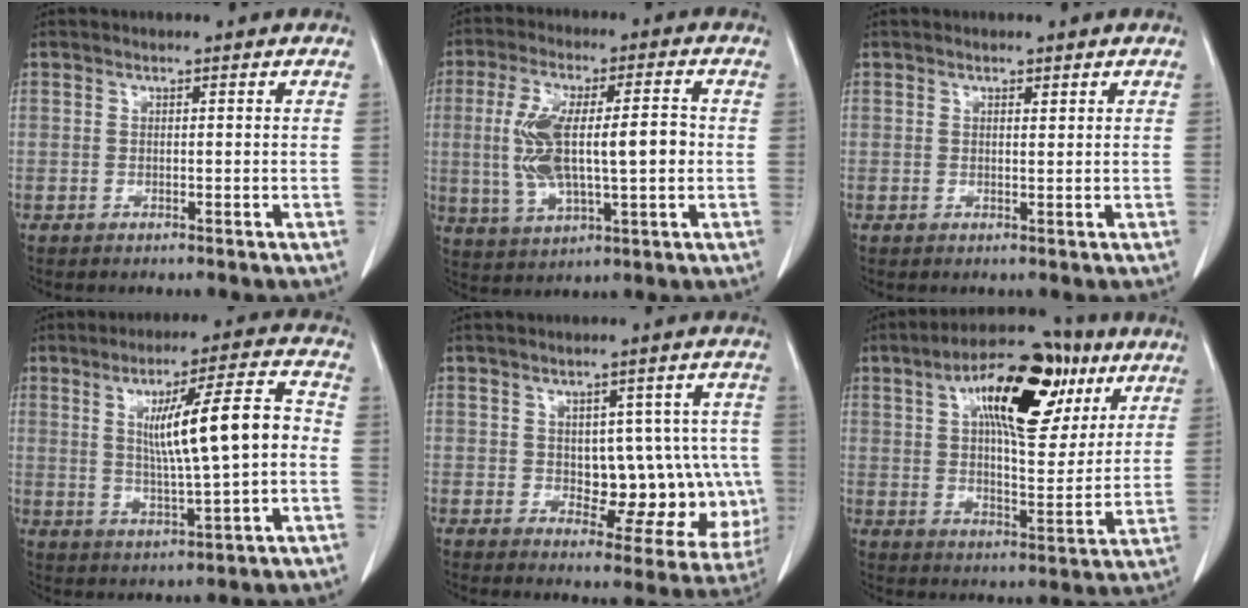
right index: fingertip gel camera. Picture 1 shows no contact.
{"total": 13.2, "force": [-0.2, 4.0, 12.6], "torque": [-0.252, 0.015, 0.006]}
{"total": 1.7, "force": [1.3, 0.5, 0.9], "torque": [-0.016, -0.008, 0.024]}
{"total": 12.1, "force": [0.6, 1.1, 12.0], "torque": [-0.192, 0.016, 0.015]}
{"total": 12.7, "force": [-0.6, 6.8, 10.7], "torque": [-0.115, 0.021, 0.013]}
{"total": 18.9, "force": [8.5, 7.1, 15.3], "torque": [-0.240, 0.033, 0.134]}